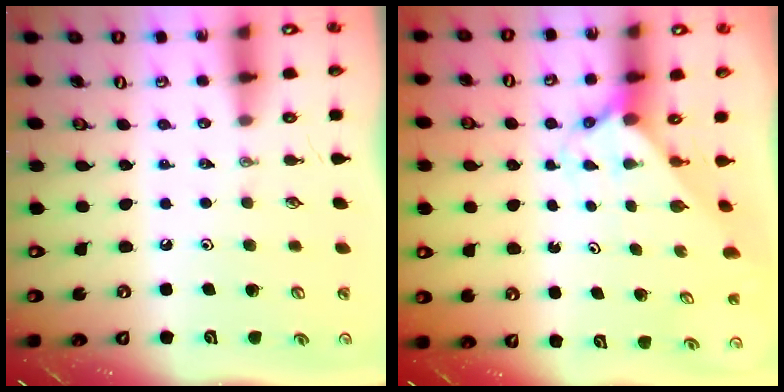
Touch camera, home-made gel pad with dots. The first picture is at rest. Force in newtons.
{"total": 1.6, "press": 1.6, "slide": 0.1}